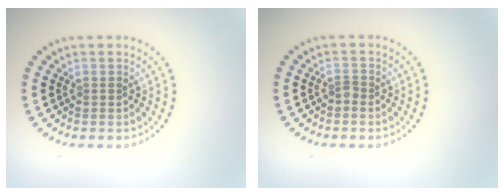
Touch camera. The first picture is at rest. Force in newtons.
{"total": 0.7, "press": 0.5, "slide": 0.5}